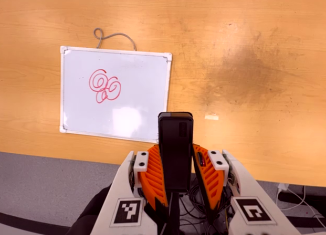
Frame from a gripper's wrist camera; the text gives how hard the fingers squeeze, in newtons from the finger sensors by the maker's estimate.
{"total": 4.8, "left": 3.3, "right": 6.2}